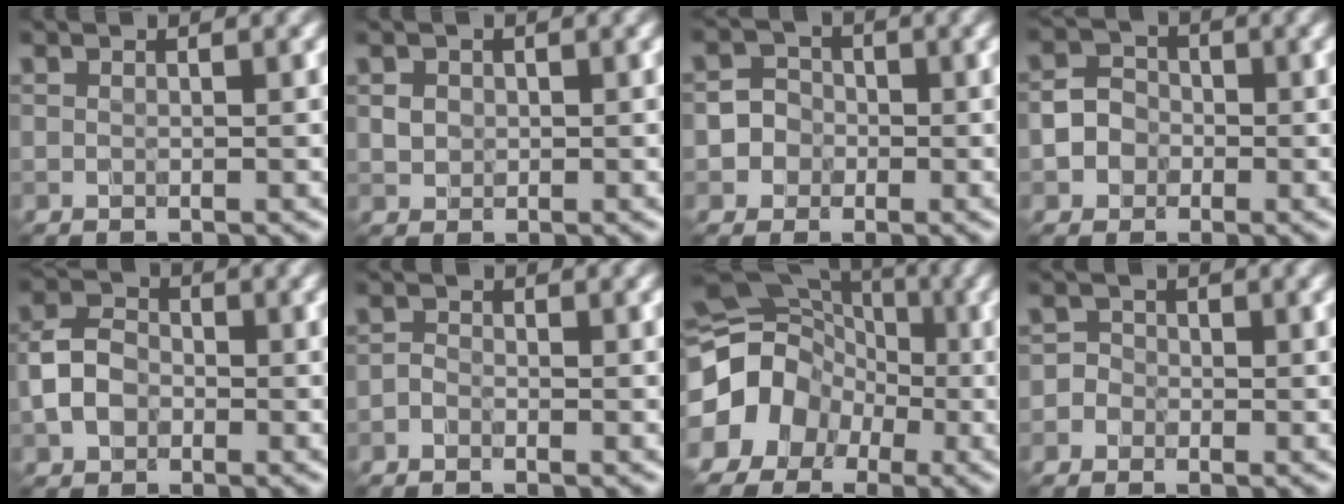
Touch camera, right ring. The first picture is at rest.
{"total": 0.9, "force": [0.2, 0.8, 0.2], "torque": [0.000, -0.003, 0.003]}
{"total": 2.9, "force": [-0.9, 2.8, 0.2], "torque": [0.029, 0.006, -0.028]}
{"total": 2.5, "force": [-0.8, 2.3, 0.7], "torque": [0.010, 0.003, -0.021]}
{"total": 3.4, "force": [-1.0, 2.6, 1.9], "torque": [-0.036, 0.005, -0.026]}
{"total": 0.6, "force": [-0.5, 0.3, 0.1], "torque": [0.000, 0.001, -0.014]}
{"total": 11.4, "force": [-1.8, 10.2, 4.7], "torque": [-0.090, -0.001, -0.058]}
{"total": 1.5, "force": [-0.5, 1.4, 0.0], "torque": [0.023, 0.010, -0.021]}